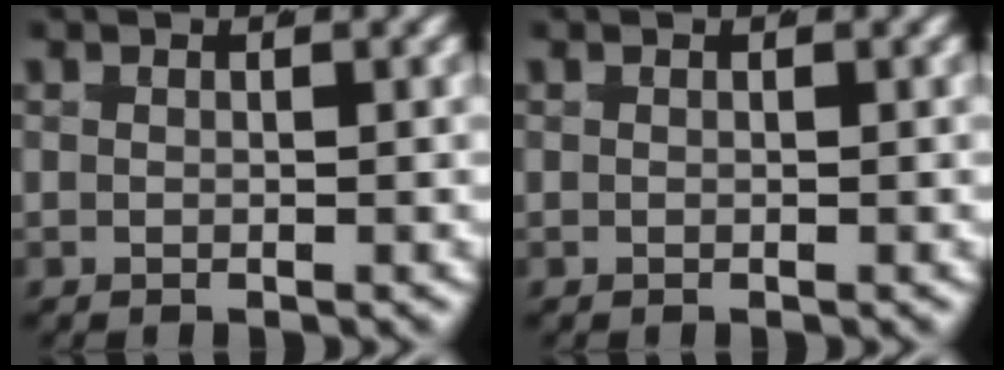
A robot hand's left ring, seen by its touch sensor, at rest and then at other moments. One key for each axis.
{"total": 0.0}